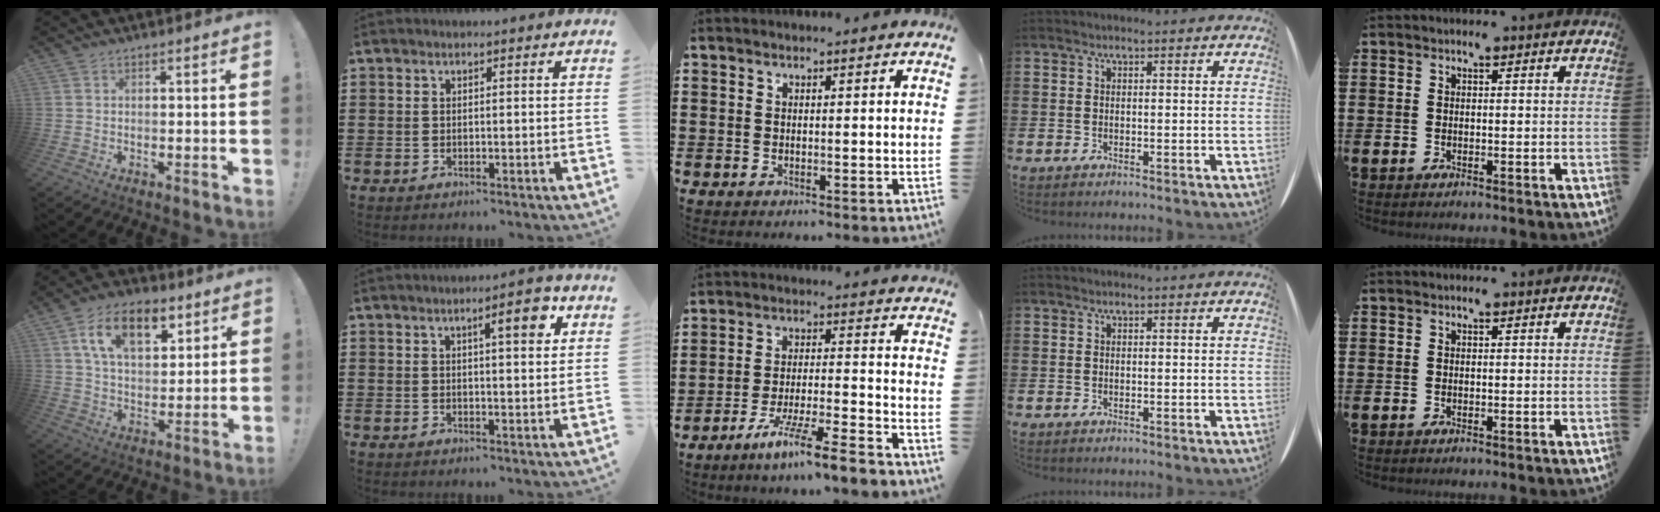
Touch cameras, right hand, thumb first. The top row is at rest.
{"thumb": {"total": 15.6, "force": [7.2, 8.7, 10.7], "torque": [-0.171, -0.012, 0.126]}, "index": {"total": 4.8, "force": [2.1, 1.0, 4.2], "torque": [-0.055, -0.004, 0.025]}, "middle": {"total": 8.5, "force": [-7.2, -0.5, 4.5], "torque": [-0.086, -0.004, -0.139]}}